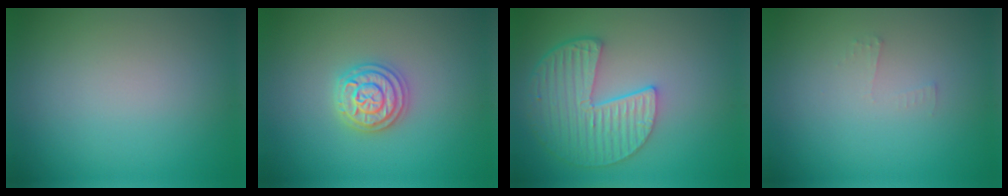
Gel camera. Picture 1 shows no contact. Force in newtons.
{"total": 3.7, "press": 3.7, "slide": 0.5}
{"total": 6.2, "press": 4.8, "slide": 4.0}
{"total": 0.7, "press": 0.7, "slide": 0.1}